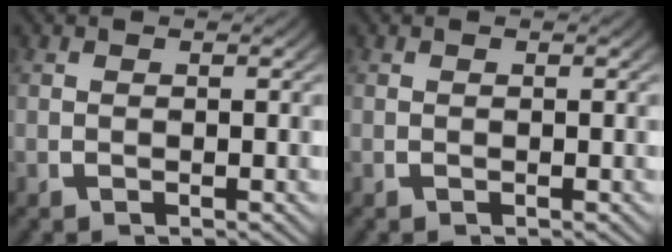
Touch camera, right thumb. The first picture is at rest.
{"total": 0.0}